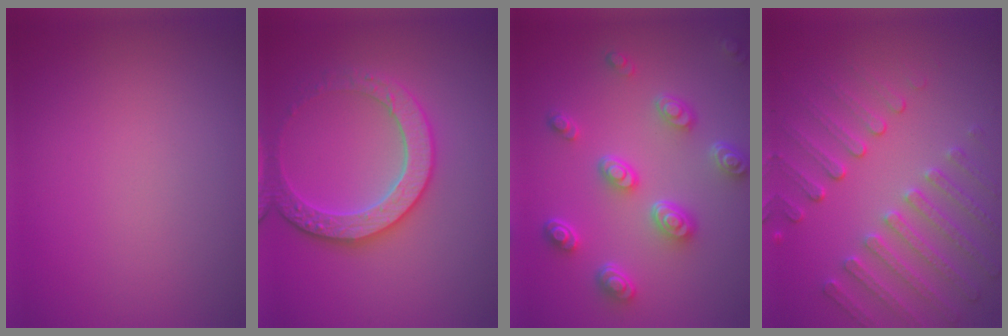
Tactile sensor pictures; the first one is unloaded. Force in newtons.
{"total": 3.9, "press": 3.9, "slide": 0.8}
{"total": 5.0, "press": 3.9, "slide": 3.1}
{"total": 4.9, "press": 3.8, "slide": 3.1}